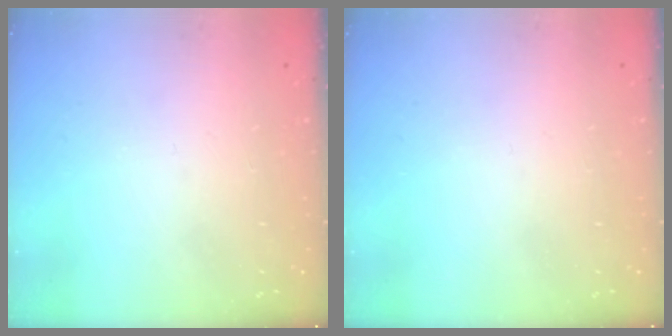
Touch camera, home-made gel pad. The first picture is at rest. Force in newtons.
{"total": 0.0}